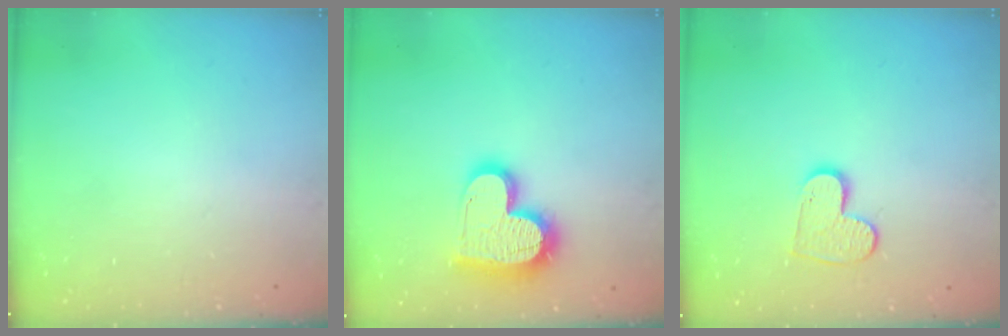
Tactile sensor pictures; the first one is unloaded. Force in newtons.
{"total": 17.6, "press": 17.5, "slide": 1.5}
{"total": 9.0, "press": 9.0, "slide": 0.7}